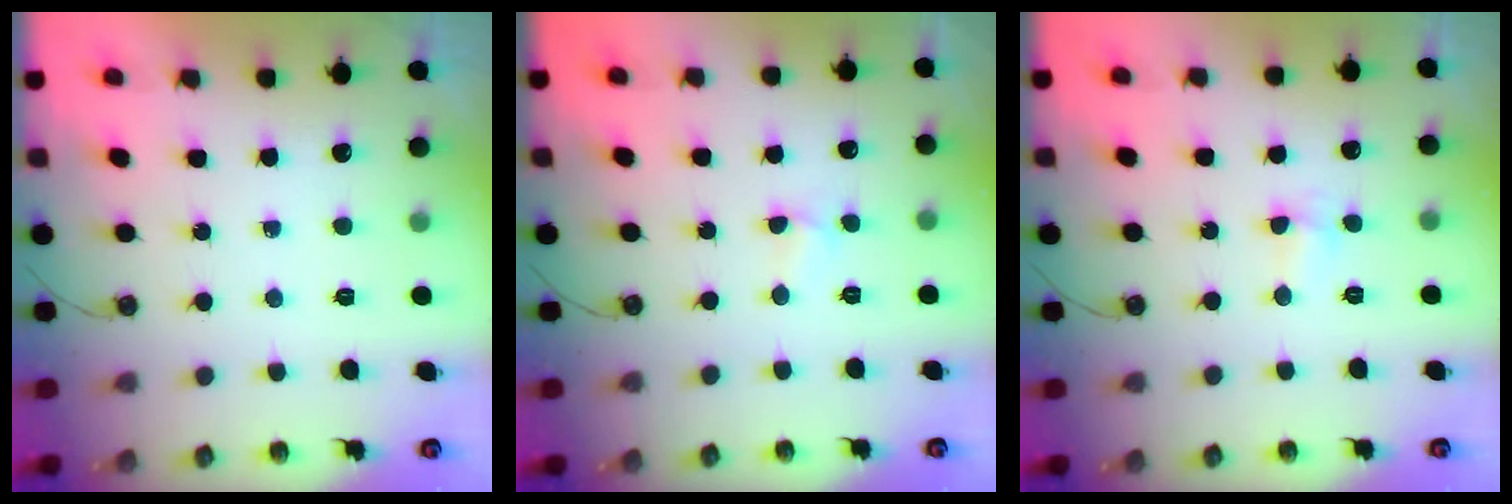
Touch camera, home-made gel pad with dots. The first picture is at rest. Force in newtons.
{"total": 2.4, "press": 2.4, "slide": 0.4}
{"total": 4.5, "press": 4.5, "slide": 0.6}